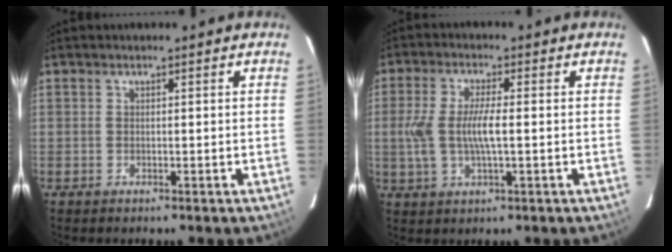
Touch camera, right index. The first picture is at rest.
{"total": 7.9, "force": [-0.5, 1.9, 7.6], "torque": [-0.157, -0.001, -0.007]}